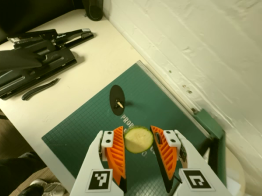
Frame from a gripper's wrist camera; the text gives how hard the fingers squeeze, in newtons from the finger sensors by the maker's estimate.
{"total": 8.7, "left": 8.7, "right": 8.6}